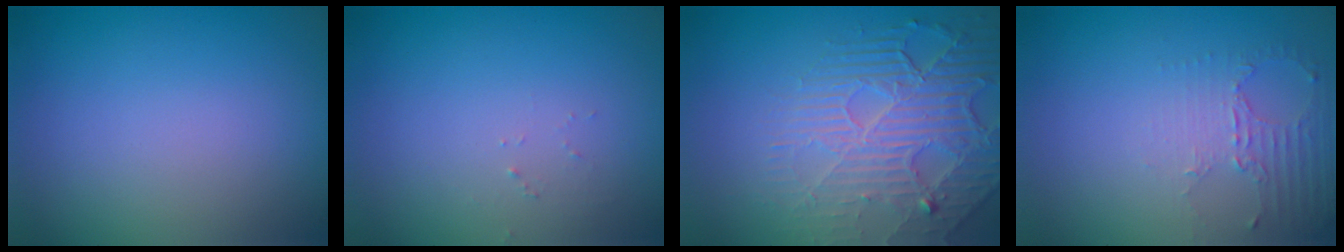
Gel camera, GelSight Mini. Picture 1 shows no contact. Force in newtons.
{"total": 0.7, "press": 0.7, "slide": 0.1}
{"total": 5.1, "press": 4.6, "slide": 2.2}
{"total": 2.3, "press": 1.8, "slide": 1.6}